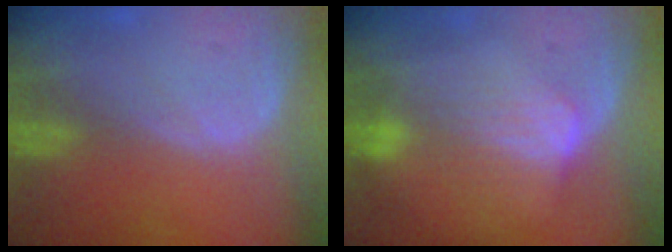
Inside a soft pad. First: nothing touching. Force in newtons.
{"total": 7.2, "press": 6.5, "slide": 3.1}